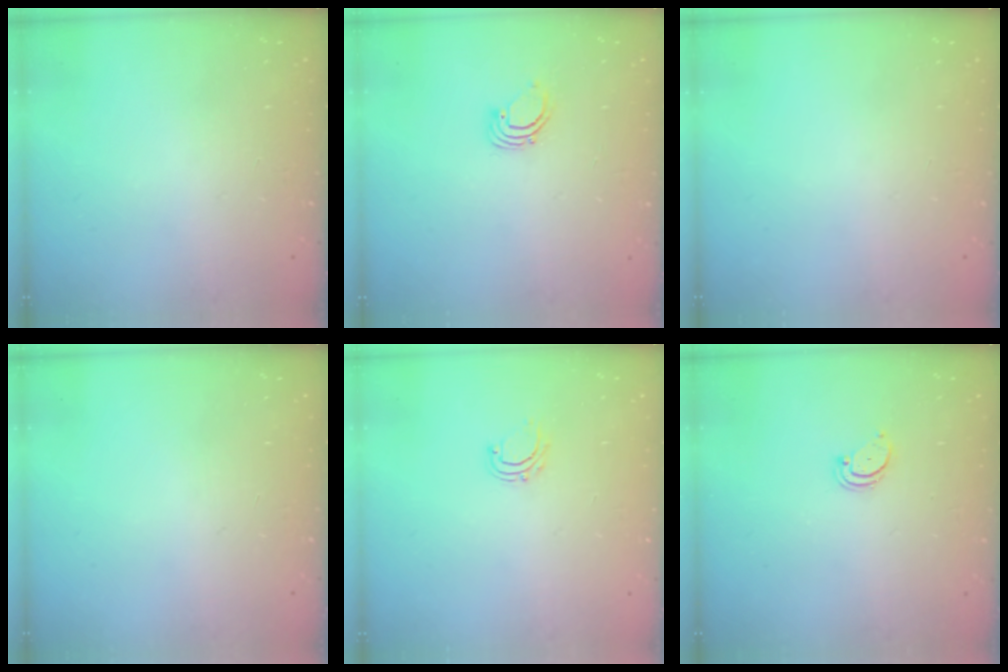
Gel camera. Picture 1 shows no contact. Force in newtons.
{"total": 2.2, "press": 2.2, "slide": 0.2}
{"total": 0.0}
{"total": 0.0}
{"total": 4.9, "press": 4.8, "slide": 0.4}
{"total": 1.9, "press": 1.9, "slide": 0.2}